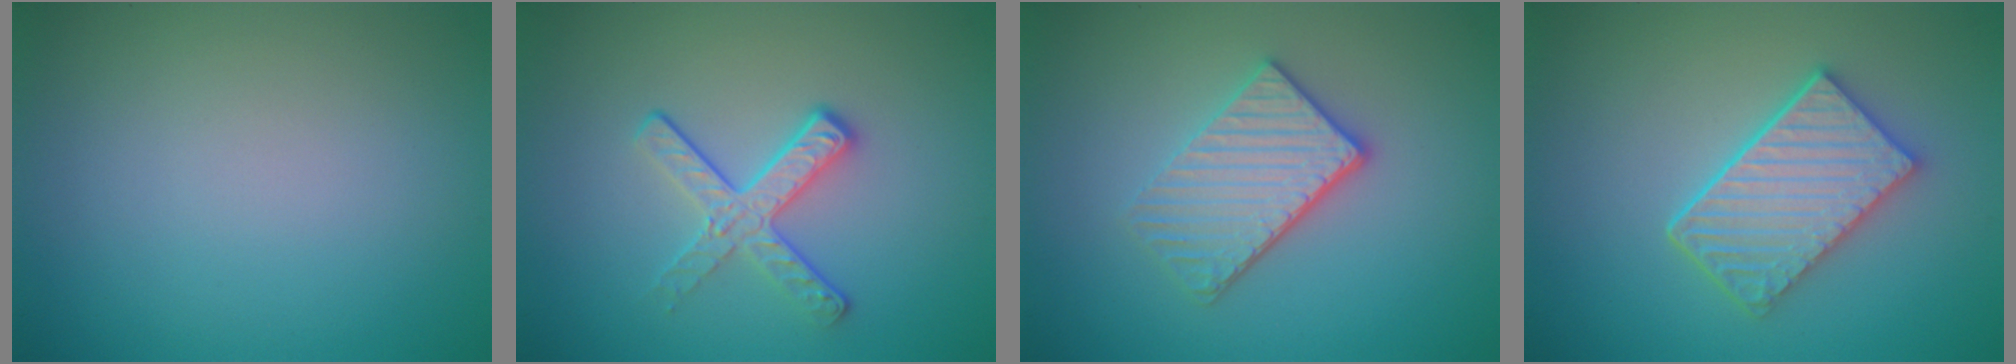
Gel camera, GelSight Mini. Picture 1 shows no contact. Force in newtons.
{"total": 3.1, "press": 2.4, "slide": 1.9}
{"total": 3.7, "press": 3.2, "slide": 1.9}
{"total": 5.0, "press": 4.2, "slide": 2.8}